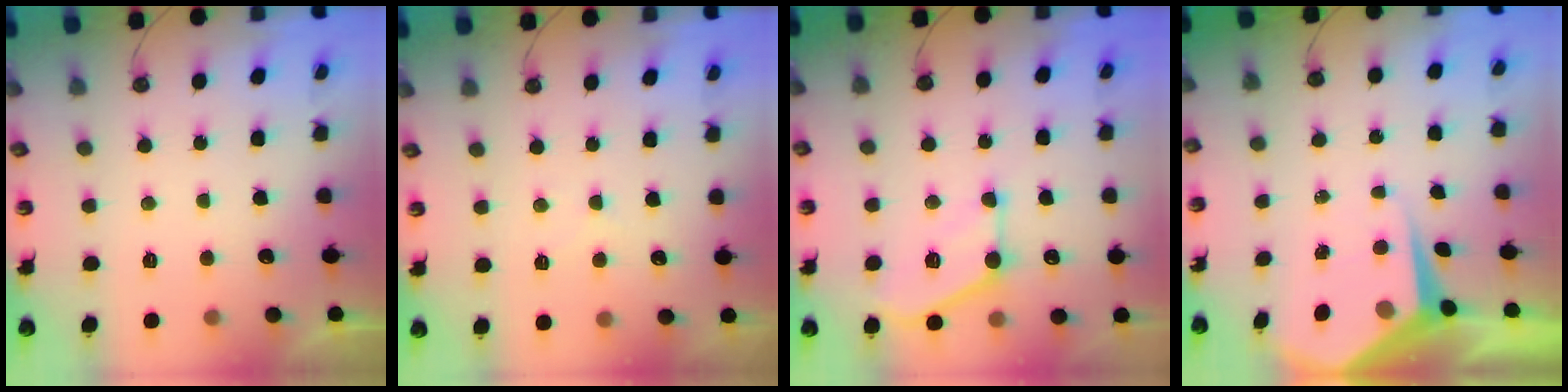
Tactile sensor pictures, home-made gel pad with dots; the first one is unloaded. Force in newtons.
{"total": 2.5, "press": 2.5, "slide": 0.4}
{"total": 13.4, "press": 13.4, "slide": 0.6}
{"total": 6.9, "press": 6.9, "slide": 0.7}